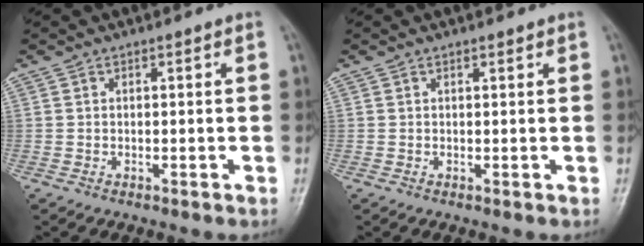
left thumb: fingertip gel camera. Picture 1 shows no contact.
{"total": 0.9, "force": [0.7, 0.3, 0.5], "torque": [-0.008, -0.003, 0.009]}